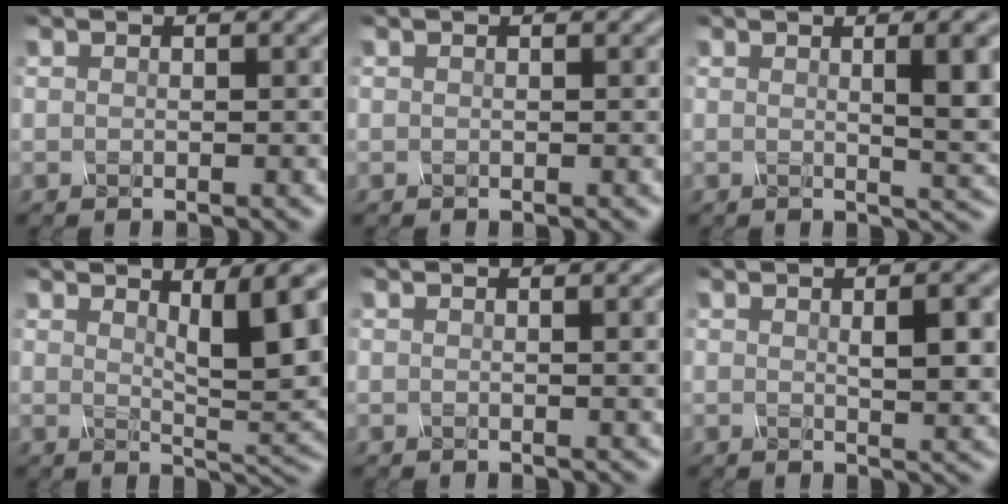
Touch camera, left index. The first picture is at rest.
{"total": 0.0}
{"total": 6.5, "force": [1.2, 1.8, 6.1], "torque": [-0.057, 0.003, 0.018]}
{"total": 7.2, "force": [2.5, 1.9, 6.5], "torque": [-0.082, -0.009, 0.042]}
{"total": 2.8, "force": [0.4, 1.0, 2.6], "torque": [-0.019, 0.006, 0.005]}
{"total": 4.4, "force": [0.8, 1.2, 4.1], "torque": [-0.052, 0.003, 0.015]}